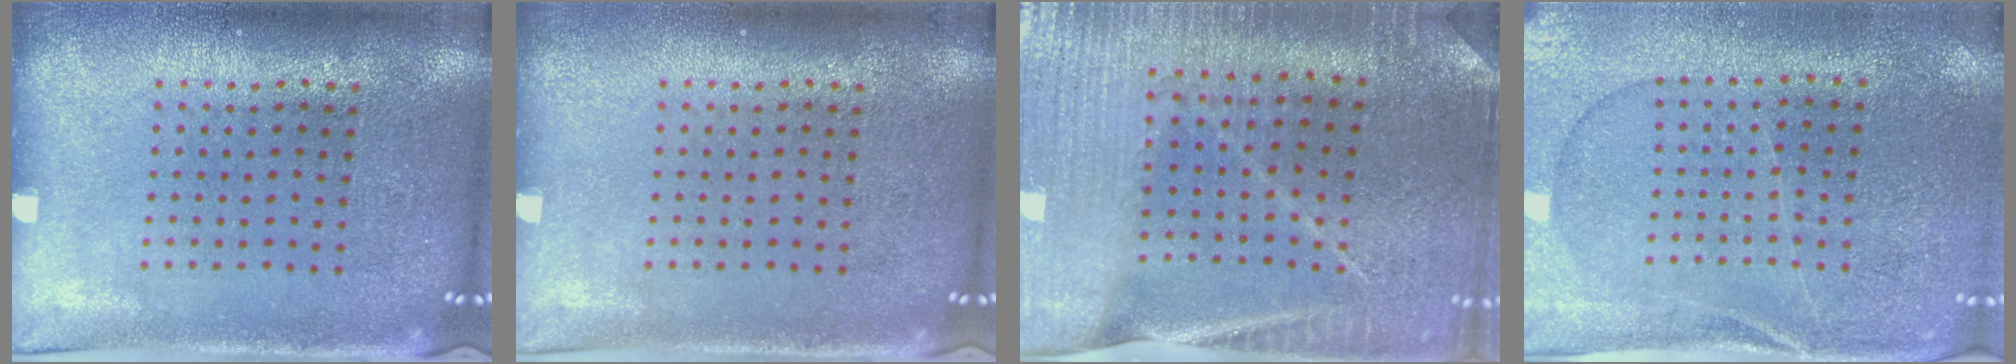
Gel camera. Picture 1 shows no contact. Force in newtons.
{"total": 0.0}
{"total": 2.3, "press": 2.3, "slide": 0.1}
{"total": 0.6, "press": 0.5, "slide": 0.3}